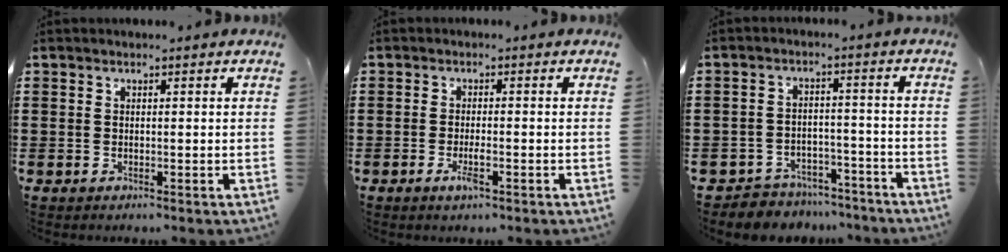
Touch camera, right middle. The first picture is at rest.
{"total": 2.6, "force": [-1.2, 0.3, 2.2], "torque": [-0.046, -0.004, -0.023]}
{"total": 4.7, "force": [-4.6, 1.2, -0.1], "torque": [-0.003, 0.010, -0.096]}